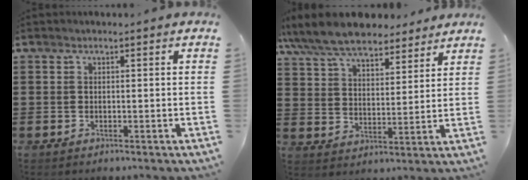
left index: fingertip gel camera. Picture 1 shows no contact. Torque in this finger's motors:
{"motor_torque": [2.03, -0.11, 1.05, 0.21]}